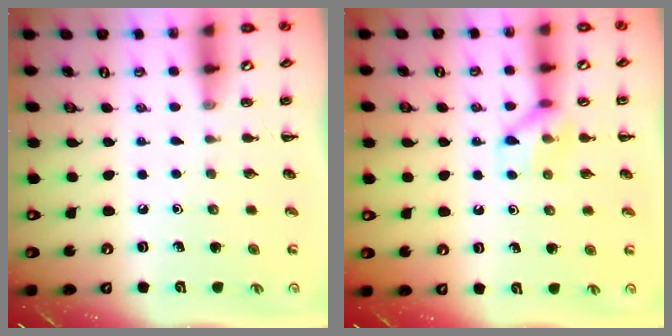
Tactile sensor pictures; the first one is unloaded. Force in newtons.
{"total": 9.3, "press": 9.3, "slide": 0.6}